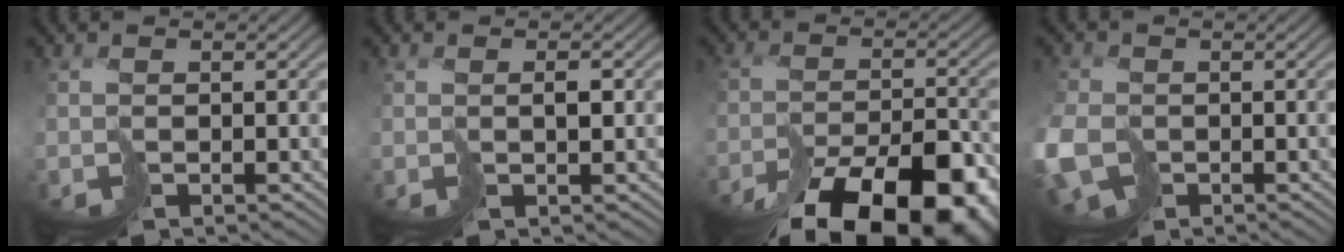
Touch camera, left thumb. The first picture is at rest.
{"total": 1.3, "force": [0.5, 0.4, 1.1], "torque": [-0.020, 0.003, 0.013]}
{"total": 15.5, "force": [-11.7, 5.4, 8.6], "torque": [-0.115, -0.031, -0.147]}
{"total": 7.9, "force": [-2.7, 5.4, 5.1], "torque": [-0.147, -0.029, -0.049]}